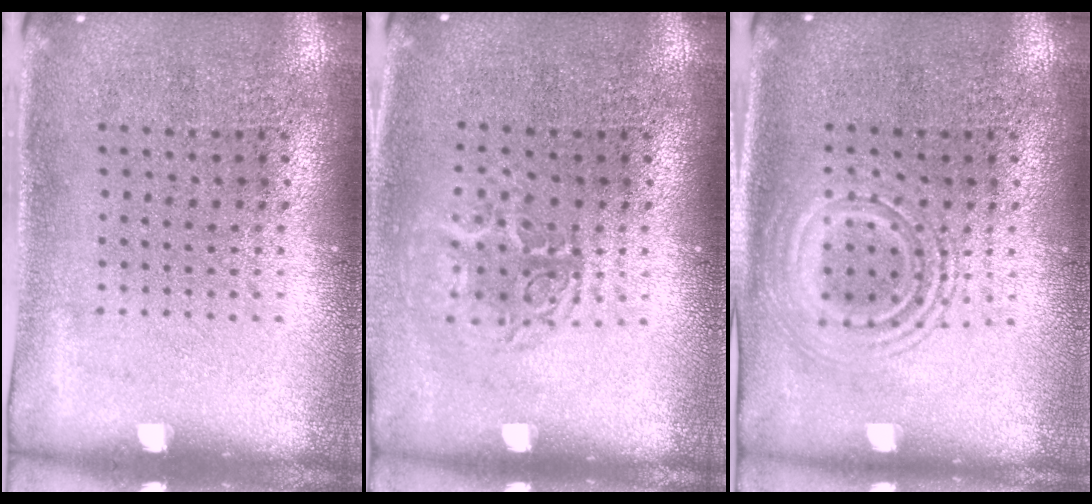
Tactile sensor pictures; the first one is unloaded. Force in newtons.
{"total": 1.5, "press": 1.2, "slide": 0.8}
{"total": 2.3, "press": 2.3, "slide": 0.4}